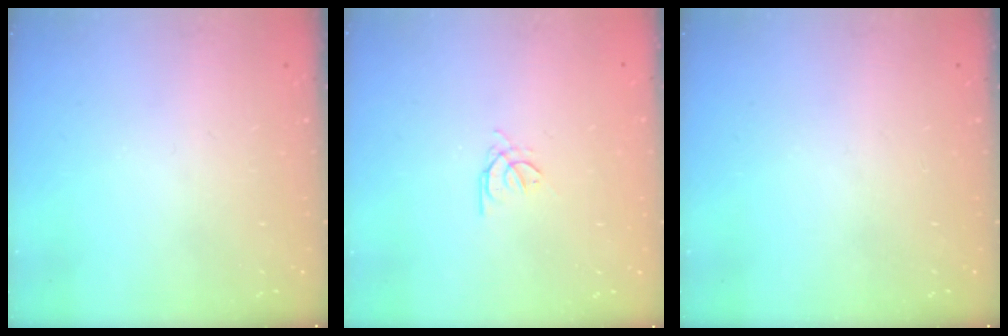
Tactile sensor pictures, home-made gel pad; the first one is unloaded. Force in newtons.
{"total": 1.4, "press": 1.3, "slide": 0.3}
{"total": 0.0}